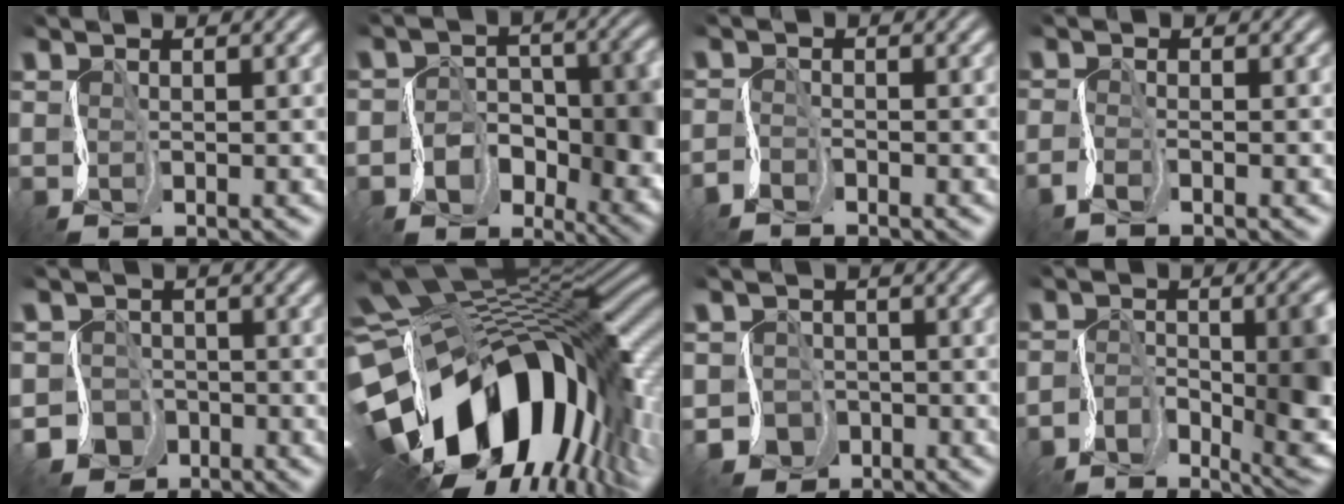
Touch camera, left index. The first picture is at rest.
{"total": 7.7, "force": [-1.7, 5.4, 5.2], "torque": [-0.067, -0.007, -0.029]}
{"total": 1.4, "force": [-1.4, 0.2, 0.2], "torque": [-0.009, -0.002, -0.037]}
{"total": 1.0, "force": [-0.9, -0.1, 0.5], "torque": [-0.019, -0.004, -0.024]}
{"total": 3.4, "force": [-2.0, 2.8, 0.0], "torque": [0.015, 0.007, -0.040]}
{"total": 18.6, "force": [-4.0, 11.3, 14.3], "torque": [-0.267, -0.020, -0.070]}
{"total": 2.5, "force": [-1.3, 2.2, 0.0], "torque": [0.005, 0.004, -0.025]}
{"total": 11.8, "force": [-3.4, 5.3, 9.9], "torque": [-0.146, -0.024, -0.046]}